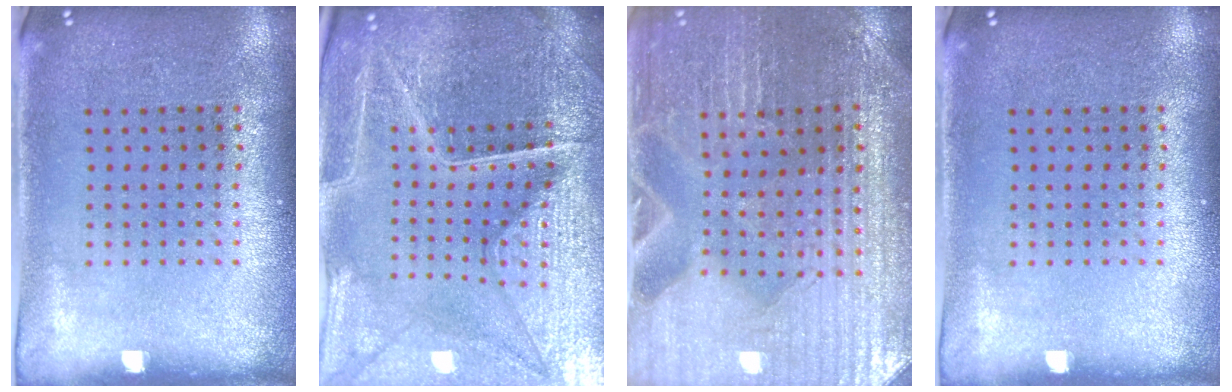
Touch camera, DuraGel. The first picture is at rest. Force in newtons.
{"total": 5.1, "press": 4.9, "slide": 1.4}
{"total": 2.9, "press": 2.8, "slide": 0.3}
{"total": 0.0}